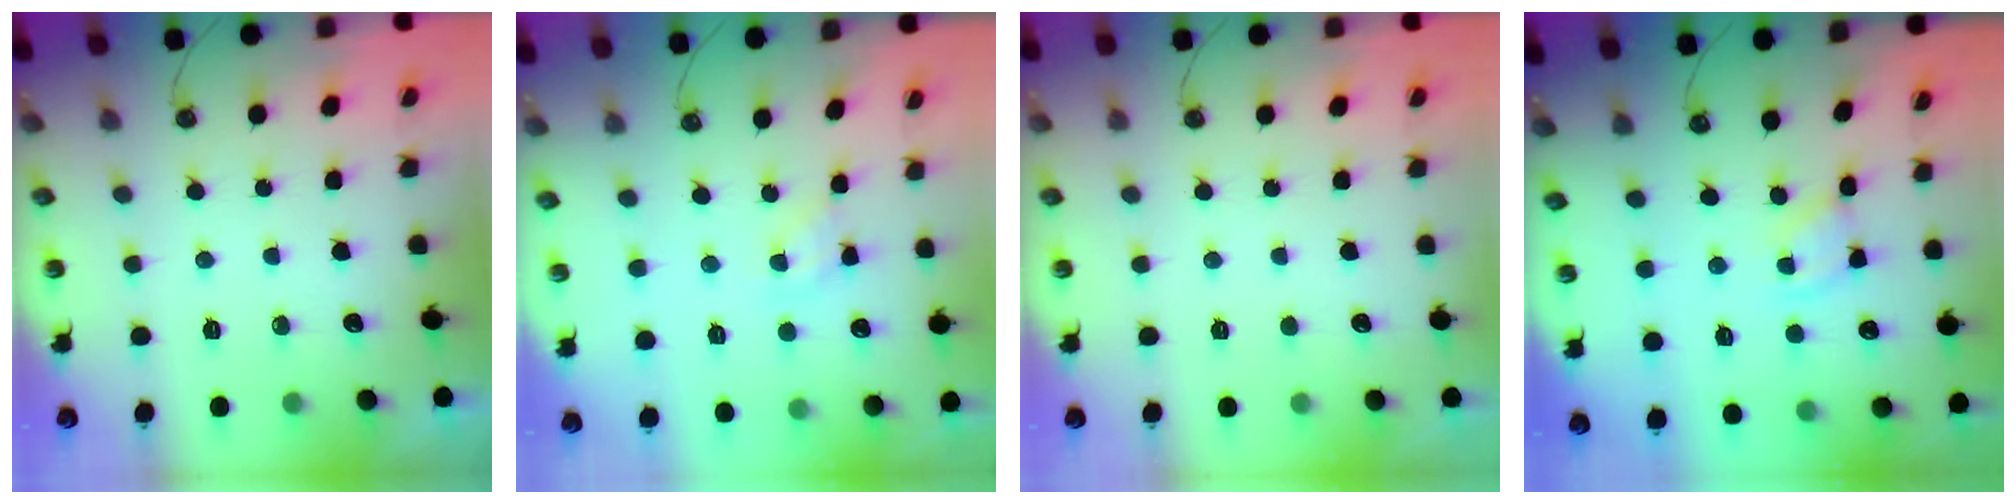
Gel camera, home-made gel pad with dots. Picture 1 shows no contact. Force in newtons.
{"total": 4.2, "press": 4.2, "slide": 0.2}
{"total": 0.0}
{"total": 2.5, "press": 2.5, "slide": 0.1}